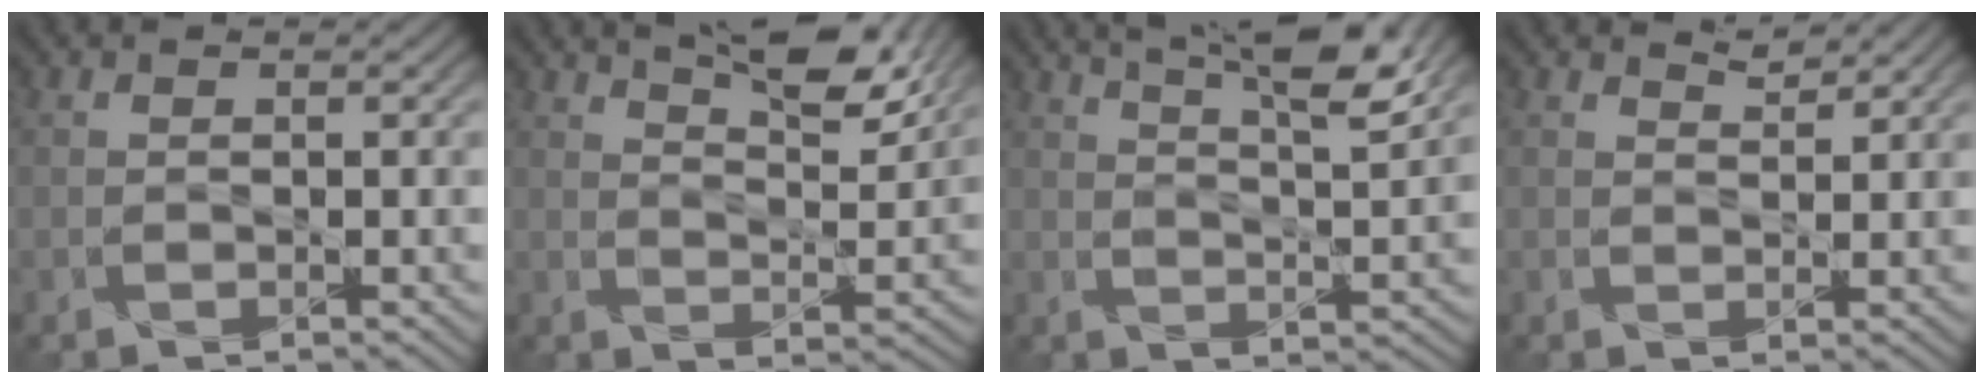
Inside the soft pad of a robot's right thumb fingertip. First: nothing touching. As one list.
[{"total": 10.1, "force": [7.2, 2.8, 6.5], "torque": [-0.093, -0.006, 0.111]}, {"total": 10.4, "force": [7.1, 2.0, 7.3], "torque": [-0.095, 0.003, 0.104]}, {"total": 1.8, "force": [1.8, 0.1, 0.0], "torque": [-0.005, -0.005, 0.034]}]